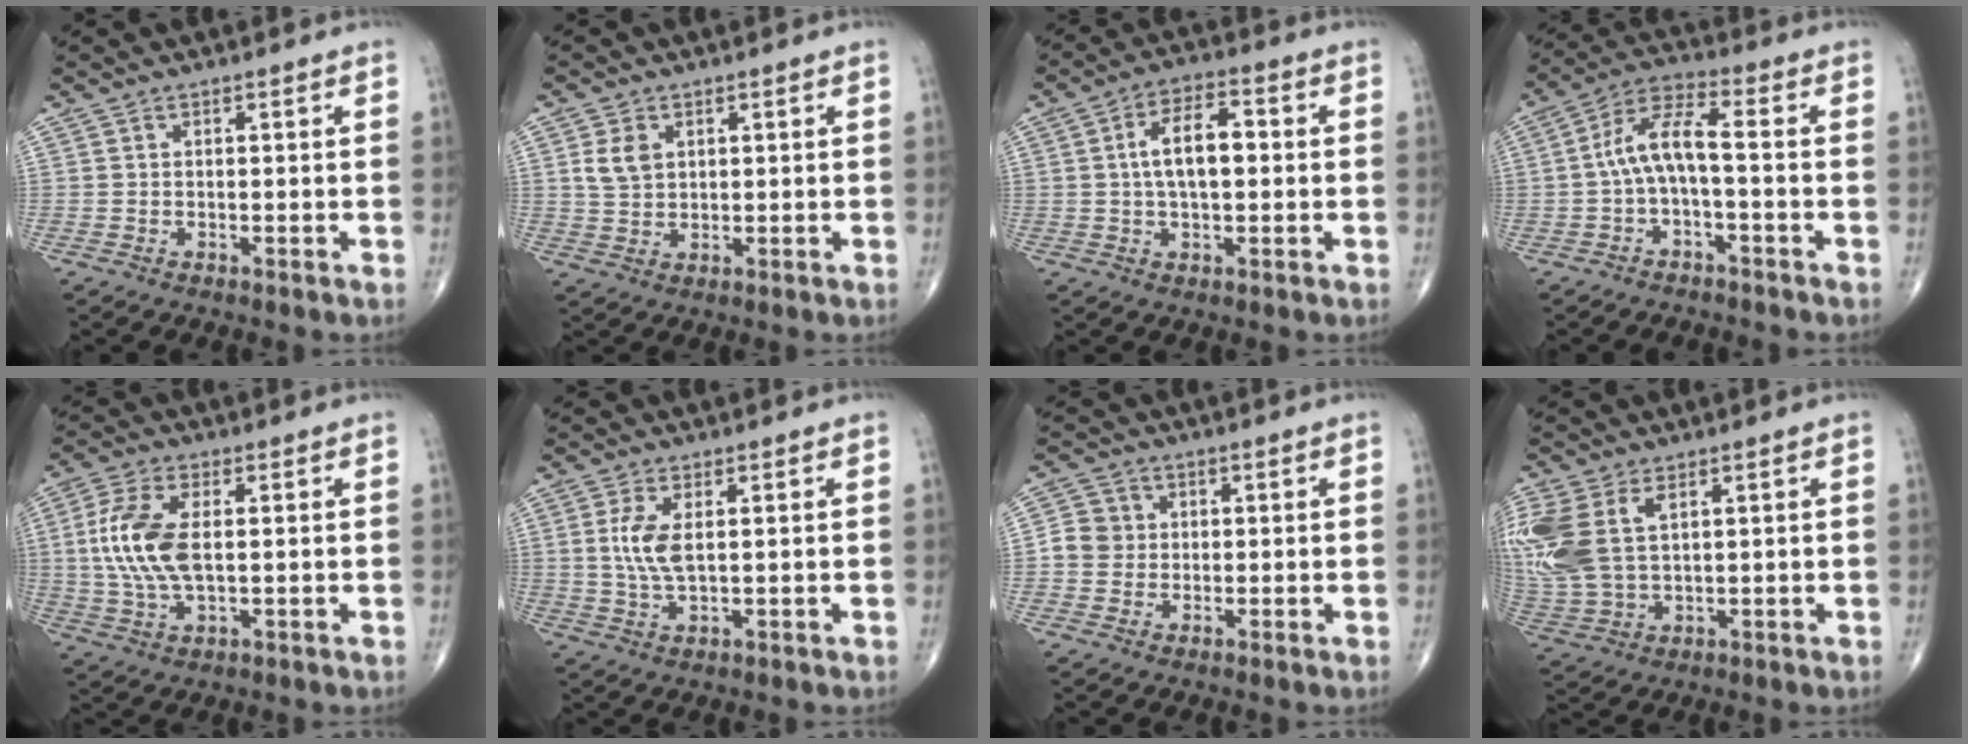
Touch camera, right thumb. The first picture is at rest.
{"total": 4.4, "force": [1.5, 3.2, 2.7], "torque": [-0.042, -0.005, 0.033]}
{"total": 9.0, "force": [0.6, 4.4, 7.8], "torque": [-0.126, 0.017, 0.005]}
{"total": 8.1, "force": [-1.3, 2.6, 7.5], "torque": [-0.150, 0.044, -0.031]}
{"total": 11.6, "force": [0.9, 5.7, 10.1], "torque": [-0.225, 0.003, 0.020]}
{"total": 5.8, "force": [1.0, 2.4, 5.2], "torque": [-0.119, -0.006, 0.024]}
{"total": 4.6, "force": [0.0, 4.4, 1.3], "torque": [-0.003, 0.008, -0.007]}
{"total": 16.3, "force": [4.7, 10.1, 12.0], "torque": [-0.312, 0.001, 0.101]}